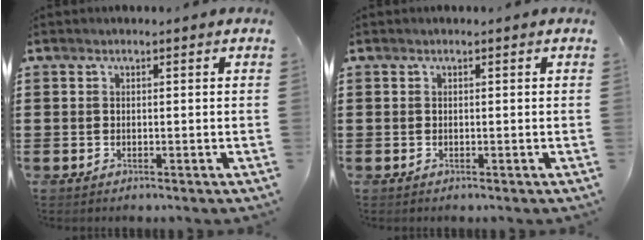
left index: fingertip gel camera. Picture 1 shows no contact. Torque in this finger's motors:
{"motor_torque": [0.00, 0.00, 0.00, 0.00]}